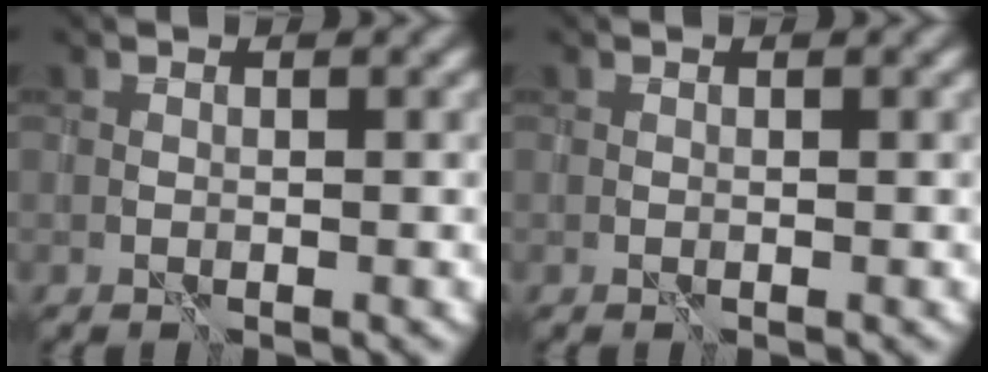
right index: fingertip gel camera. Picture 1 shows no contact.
{"total": 0.0}